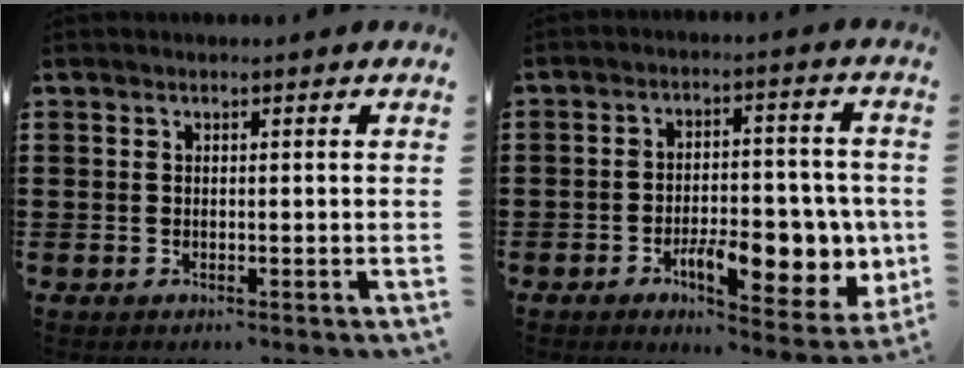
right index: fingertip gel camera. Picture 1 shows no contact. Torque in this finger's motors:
{"motor_torque": [2.14, 0.00, 0.39, 0.16]}